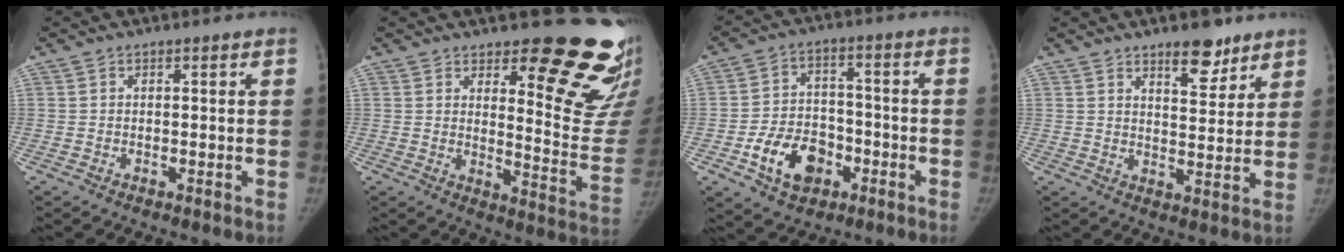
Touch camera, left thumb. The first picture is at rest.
{"total": 18.8, "force": [14.2, 5.4, 11.1], "torque": [-0.093, -0.144, 0.176]}
{"total": 11.7, "force": [-4.9, 8.2, 6.7], "torque": [-0.084, 0.027, -0.080]}
{"total": 7.5, "force": [5.4, 3.1, 4.2], "torque": [-0.034, -0.037, 0.081]}